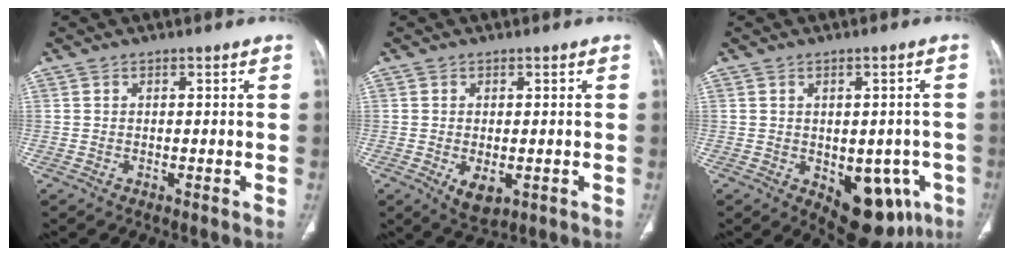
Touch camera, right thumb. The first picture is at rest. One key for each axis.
{"total": 4.6, "fx": -1.3, "fy": 2.6, "fz": 3.6, "tx": -0.058, "ty": -0.008, "tz": -0.010}
{"total": 12.7, "fx": -4.5, "fy": 7.3, "fz": 9.4, "tx": -0.071, "ty": 0.008, "tz": -0.042}